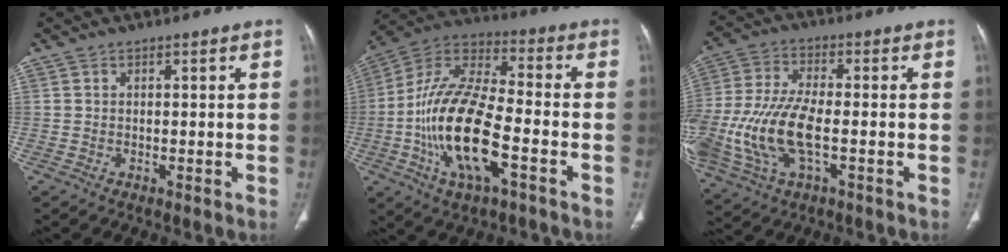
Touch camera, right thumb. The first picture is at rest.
{"total": 19.6, "force": [-5.6, 7.6, 17.2], "torque": [-0.340, 0.030, -0.102]}
{"total": 17.9, "force": [-3.9, 8.2, 15.4], "torque": [-0.358, 0.006, -0.065]}